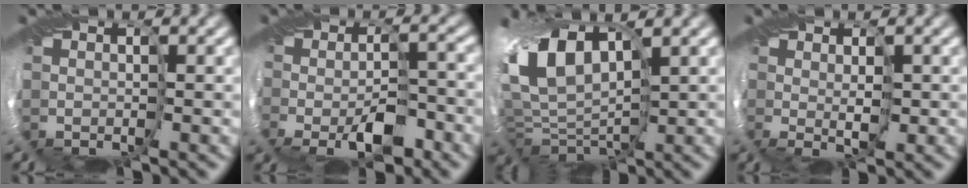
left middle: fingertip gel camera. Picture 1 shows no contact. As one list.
[{"total": 2.2, "force": [-1.6, 0.2, 1.6], "torque": [-0.025, -0.003, -0.026]}, {"total": 10.8, "force": [3.0, 5.9, 8.5], "torque": [-0.189, -0.002, 0.062]}, {"total": 0.9, "force": [0.7, -0.6, 0.1], "torque": [-0.001, -0.001, 0.013]}]